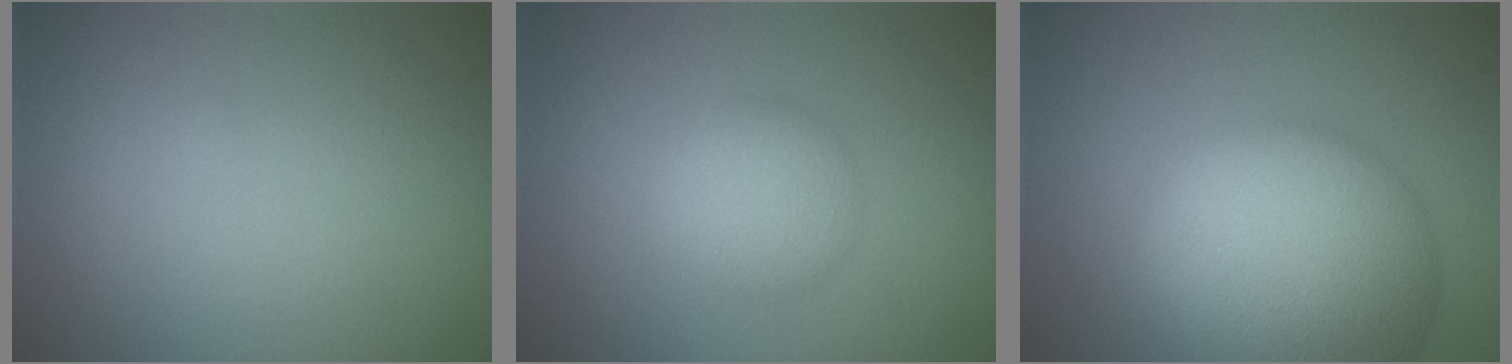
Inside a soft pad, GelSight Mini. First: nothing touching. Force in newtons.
{"total": 3.3, "press": 3.3, "slide": 0.1}
{"total": 14.1, "press": 14.0, "slide": 0.9}